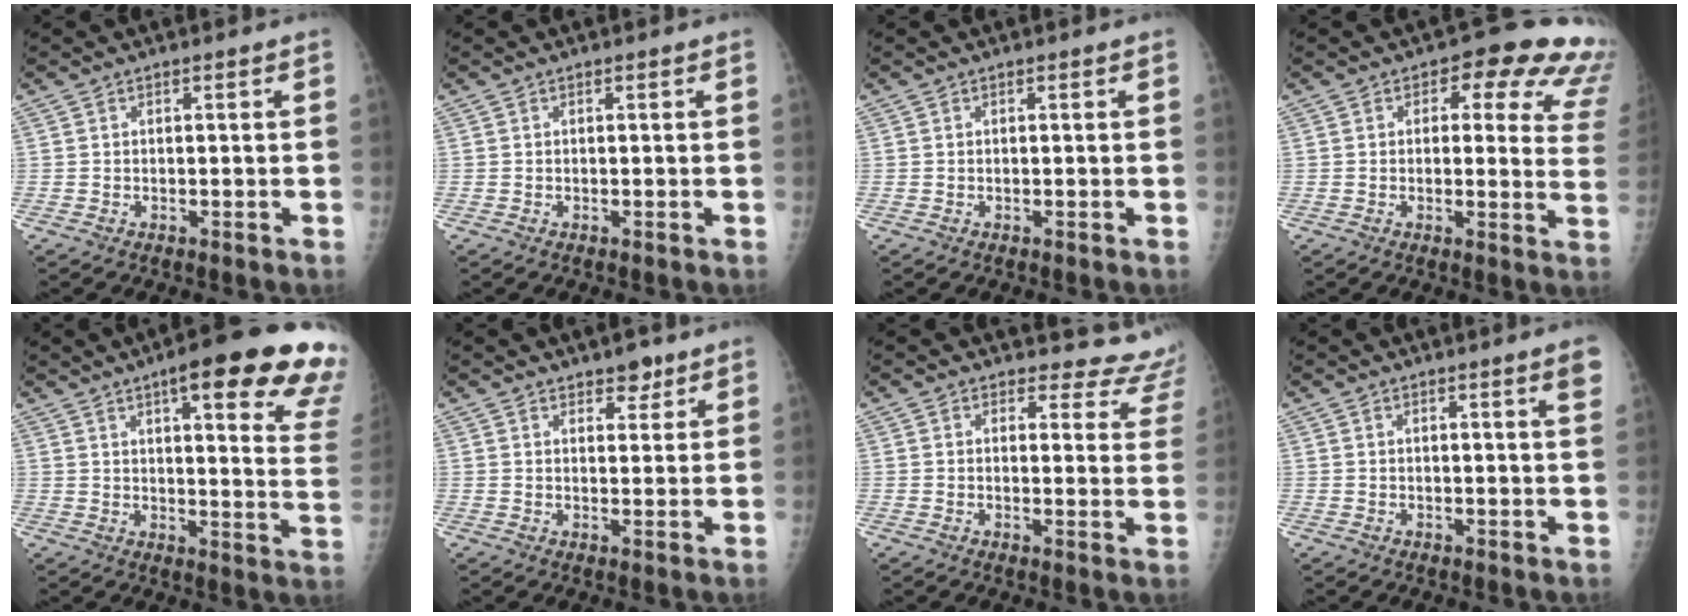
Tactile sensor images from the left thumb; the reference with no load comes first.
{"total": 0.0}
{"total": 0.0}
{"total": 14.6, "force": [9.0, 7.1, 9.0], "torque": [-0.037, -0.028, 0.070]}
{"total": 22.7, "force": [14.3, 4.4, 17.0], "torque": [-0.188, -0.051, 0.167]}
{"total": 3.6, "force": [2.7, 1.8, 1.6], "torque": [0.000, -0.015, 0.040]}
{"total": 9.6, "force": [9.2, 2.7, -0.7], "torque": [0.063, -0.079, 0.069]}
{"total": 2.8, "force": [1.6, -0.2, 2.3], "torque": [-0.029, -0.008, 0.021]}